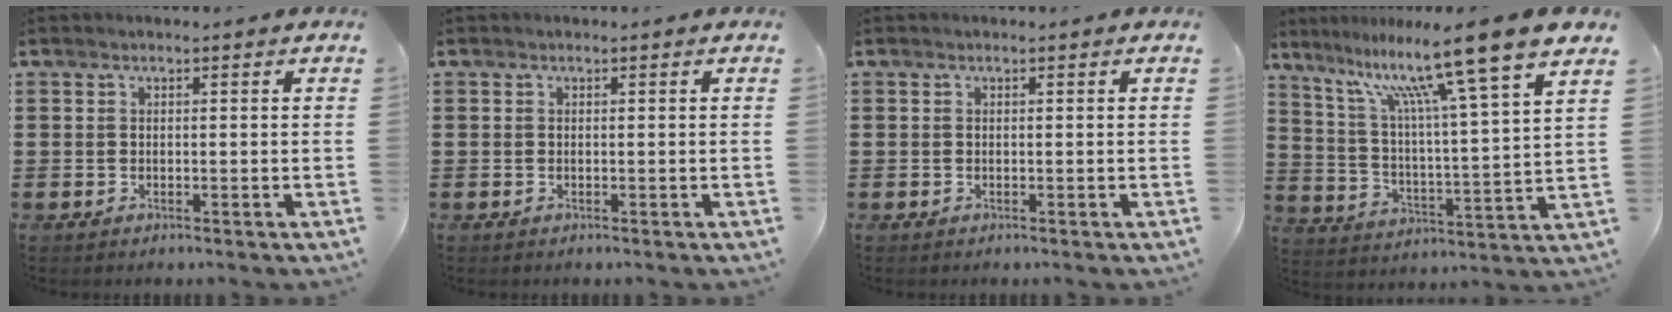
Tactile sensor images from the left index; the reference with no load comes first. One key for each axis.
{"total": 0.0}
{"total": 0.0}
{"total": 12.9, "fx": 10.0, "fy": -0.7, "fz": 8.1, "tx": -0.167, "ty": -0.076, "tz": 0.153}